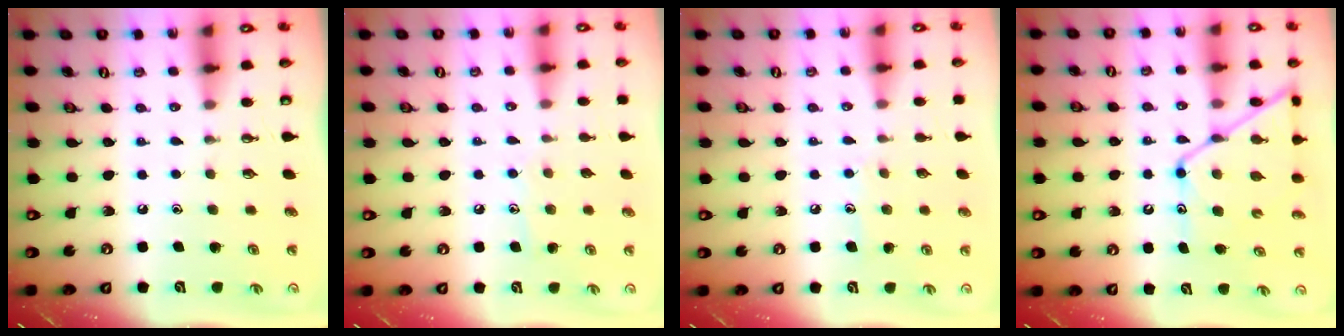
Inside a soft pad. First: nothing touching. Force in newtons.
{"total": 6.6, "press": 6.6, "slide": 0.4}
{"total": 6.8, "press": 6.7, "slide": 0.7}
{"total": 13.4, "press": 13.4, "slide": 0.9}